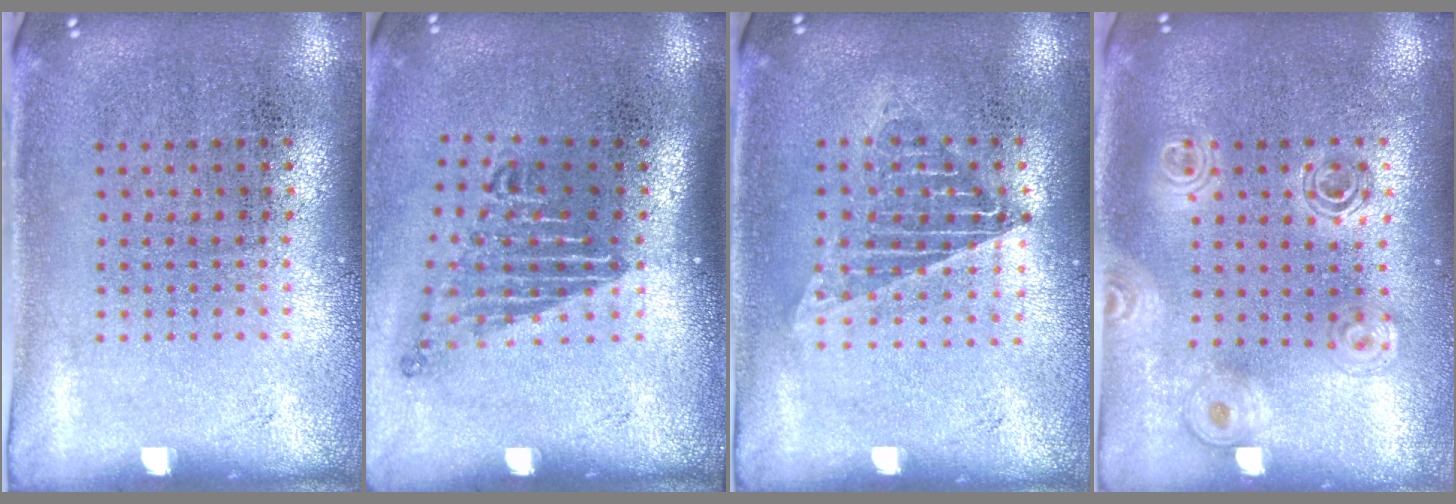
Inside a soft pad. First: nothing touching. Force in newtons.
{"total": 1.7, "press": 1.2, "slide": 1.3}
{"total": 1.3, "press": 1.2, "slide": 0.5}
{"total": 1.6, "press": 1.4, "slide": 0.8}